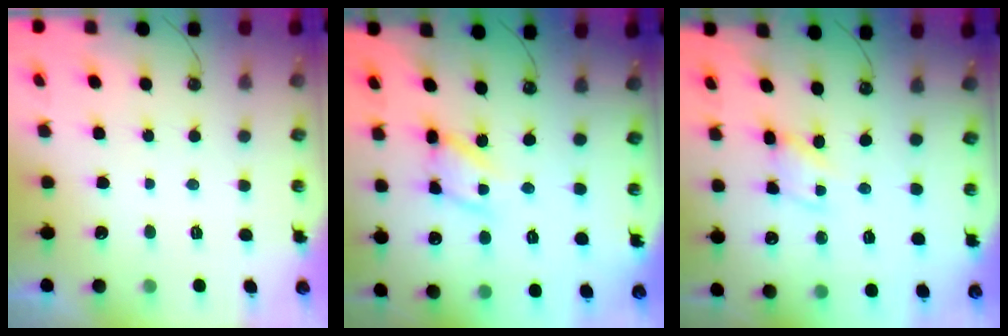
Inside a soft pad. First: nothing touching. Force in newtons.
{"total": 12.7, "press": 12.6, "slide": 1.0}
{"total": 2.6, "press": 2.6, "slide": 0.4}